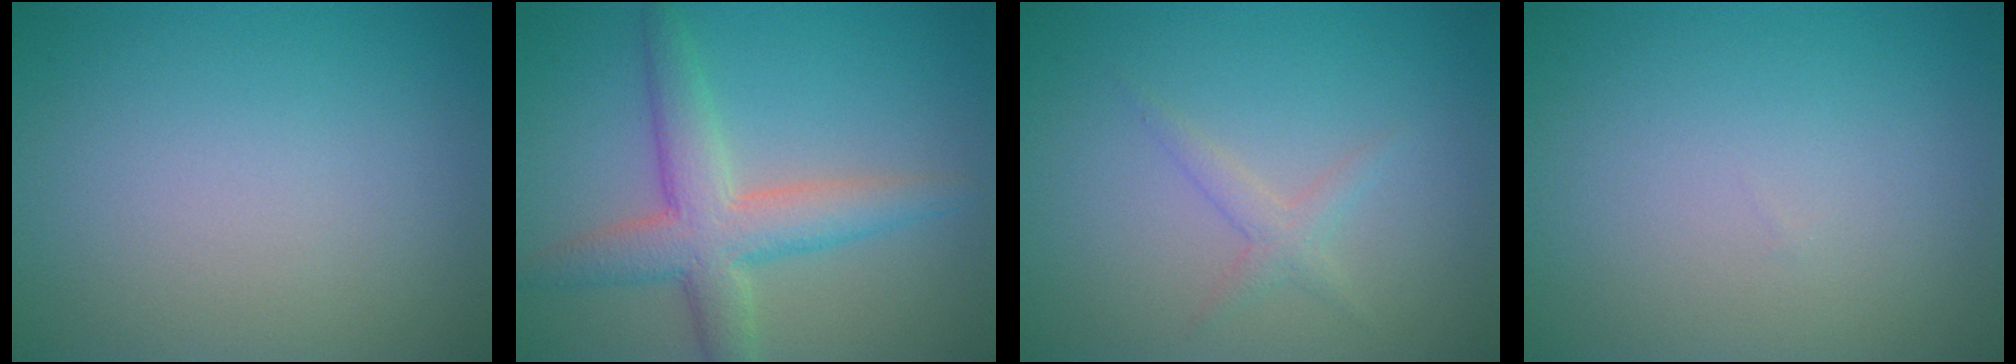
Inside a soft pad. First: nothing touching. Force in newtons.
{"total": 5.3, "press": 5.3, "slide": 0.3}
{"total": 1.4, "press": 1.4, "slide": 0.0}
{"total": 0.0}